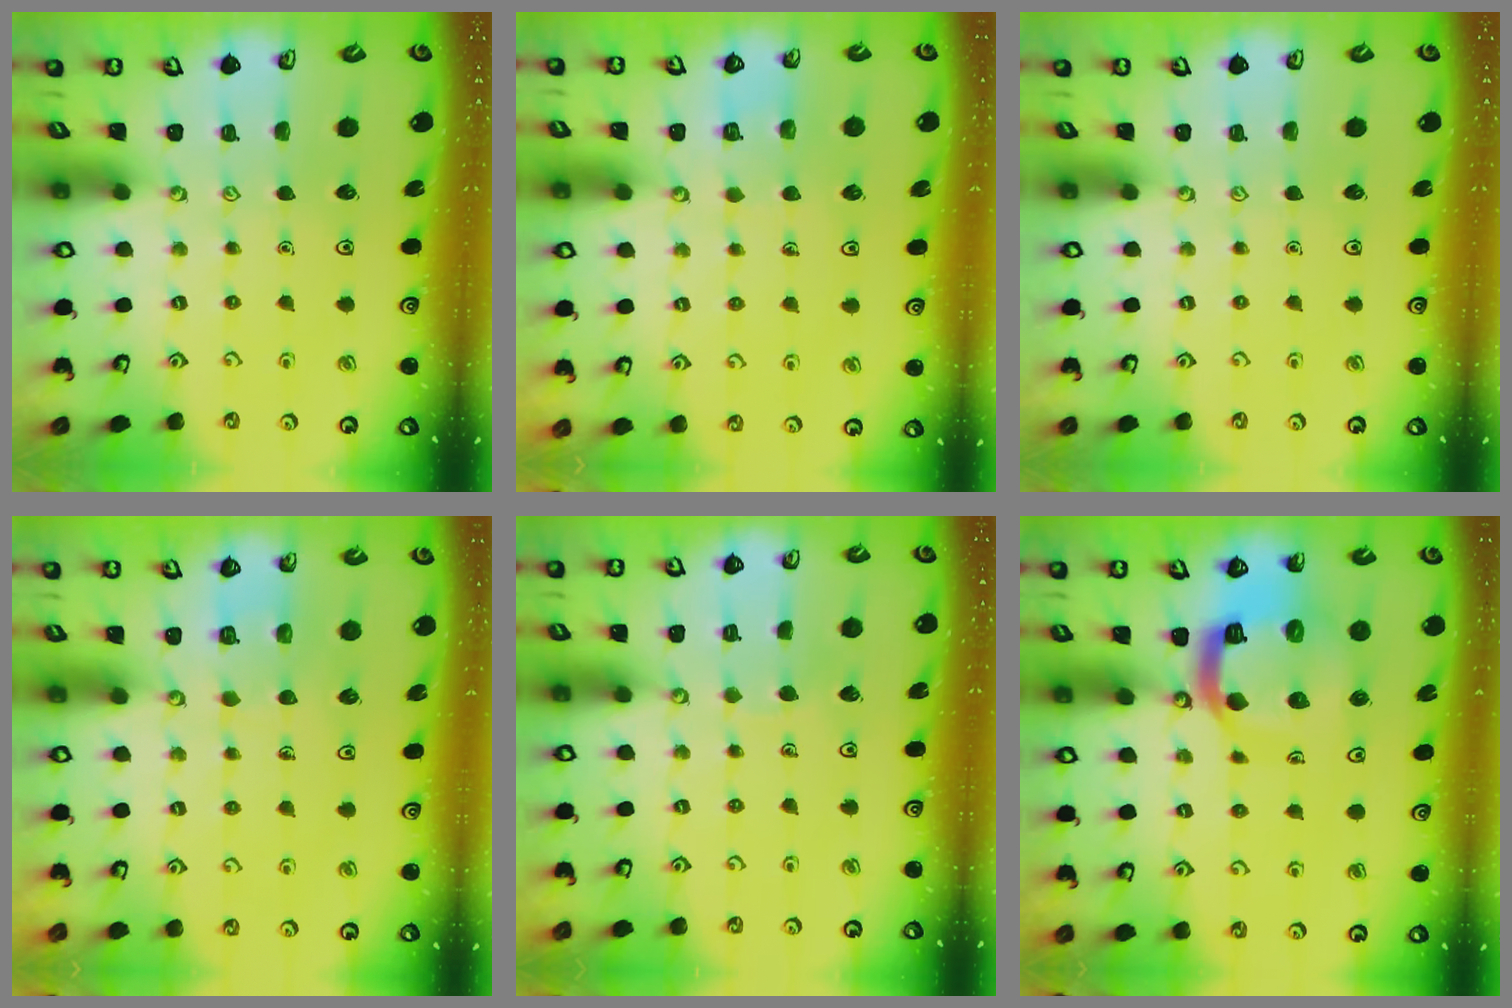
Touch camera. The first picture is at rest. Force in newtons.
{"total": 2.9, "press": 2.9, "slide": 0.2}
{"total": 0.0}
{"total": 4.3, "press": 4.3, "slide": 0.3}
{"total": 2.2, "press": 2.2, "slide": 0.1}
{"total": 15.5, "press": 15.4, "slide": 1.9}